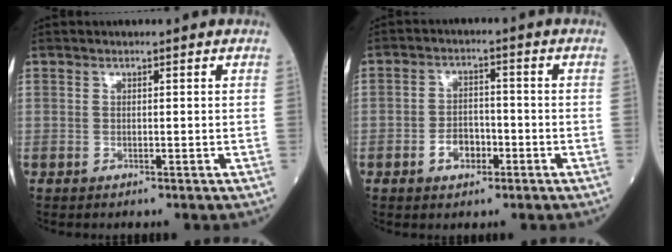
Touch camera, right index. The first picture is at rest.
{"total": 3.2, "force": [-1.4, 2.1, 2.0], "torque": [-0.031, 0.006, -0.022]}